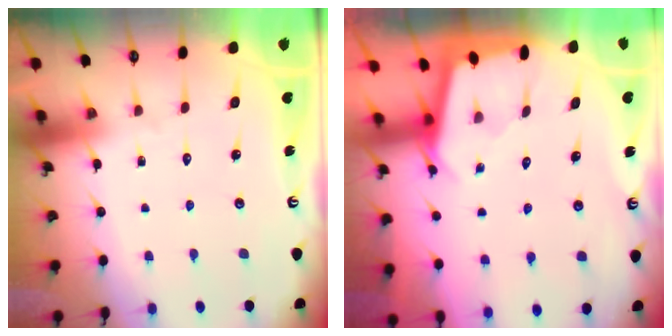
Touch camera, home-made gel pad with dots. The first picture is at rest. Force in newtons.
{"total": 1.9, "press": 1.9, "slide": 0.2}